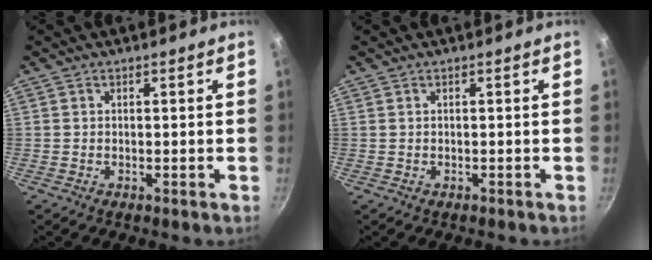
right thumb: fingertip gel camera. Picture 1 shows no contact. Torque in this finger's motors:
{"motor_torque": [-0.17, -0.17, 0.11, -0.11, 0.00]}